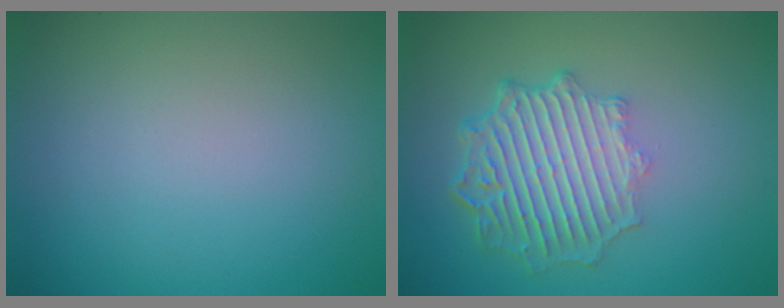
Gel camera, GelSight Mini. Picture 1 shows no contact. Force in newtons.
{"total": 6.4, "press": 4.9, "slide": 4.2}